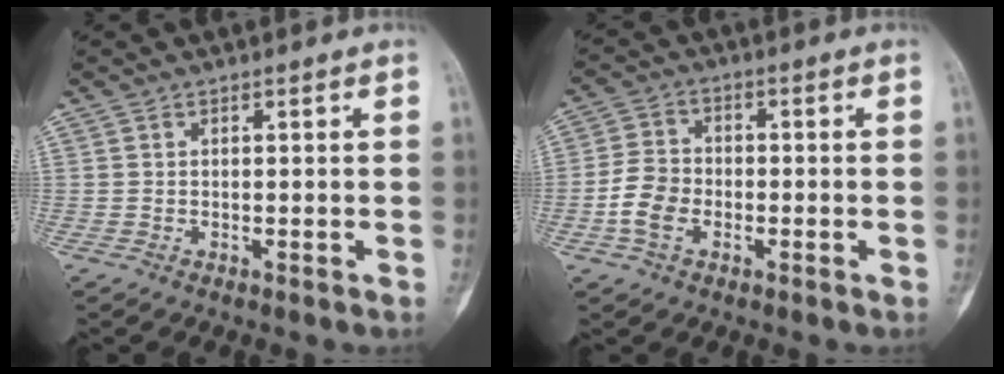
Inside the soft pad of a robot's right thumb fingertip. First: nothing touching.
{"total": 6.4, "force": [-2.1, 4.5, 4.0], "torque": [-0.075, 0.015, -0.048]}